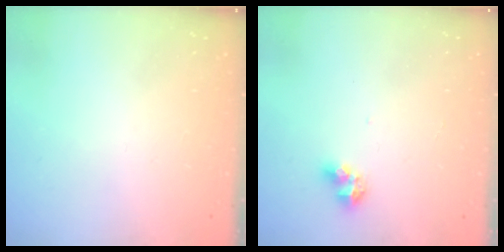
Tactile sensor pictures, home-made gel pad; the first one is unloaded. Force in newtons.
{"total": 6.7, "press": 6.7, "slide": 0.9}